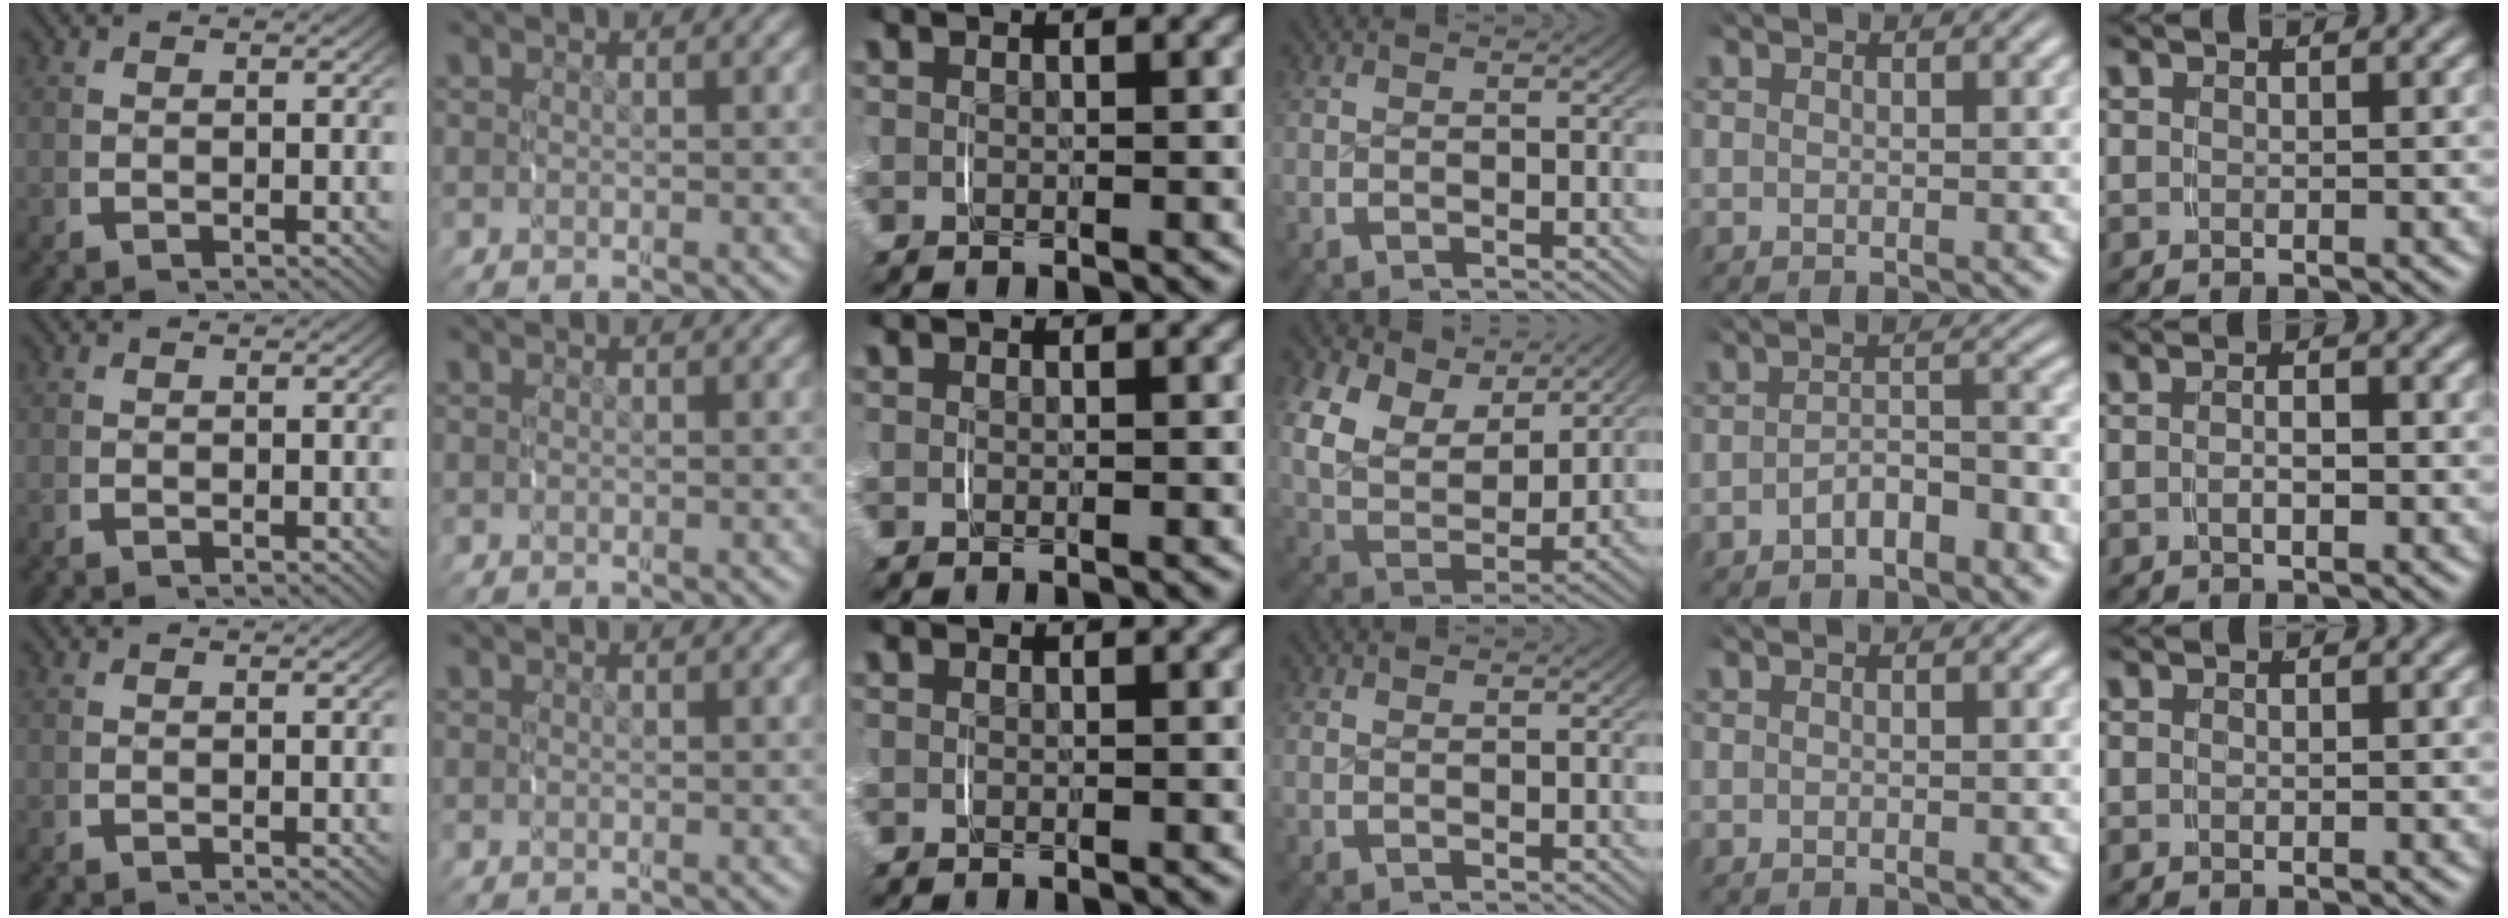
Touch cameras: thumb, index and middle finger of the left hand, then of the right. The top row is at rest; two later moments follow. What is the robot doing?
{"motion": "lift_and_place", "object": "pen bag"}